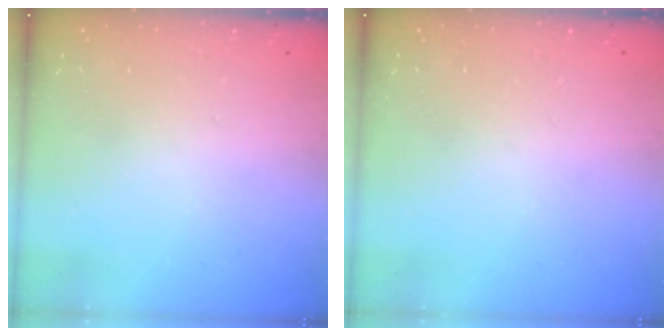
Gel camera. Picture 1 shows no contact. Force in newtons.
{"total": 0.0}